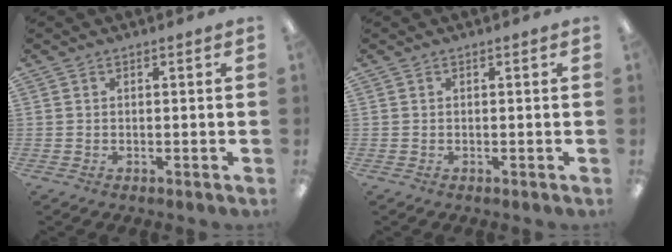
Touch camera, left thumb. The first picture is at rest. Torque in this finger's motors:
{"motor_torque": [-0.01, 0.01, -0.14, 0.04, 0.00]}